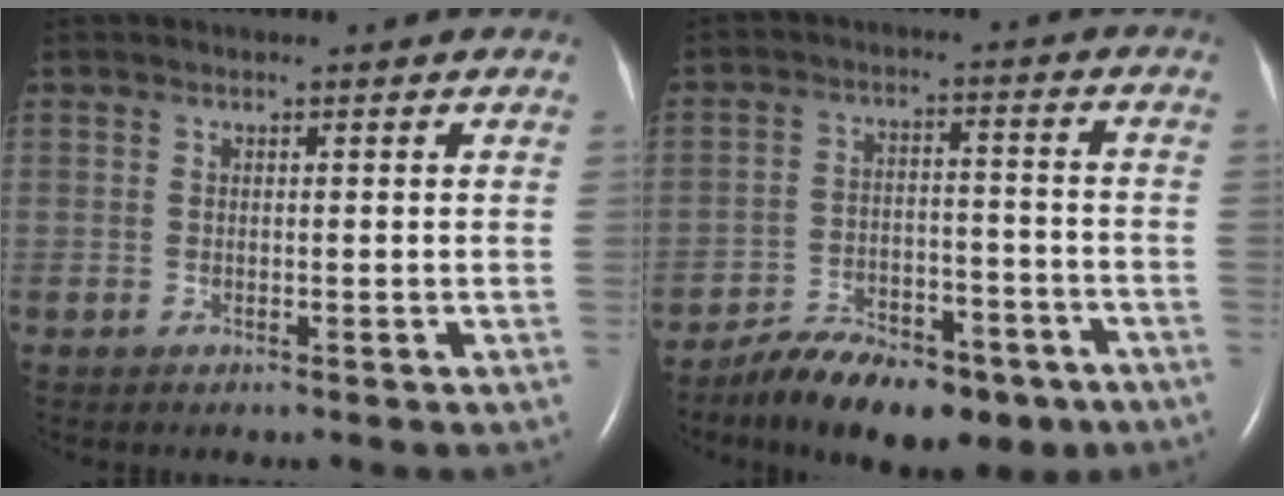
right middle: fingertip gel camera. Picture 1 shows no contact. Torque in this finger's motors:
{"motor_torque": [1.02, -1.12, 0.17, 0.04]}